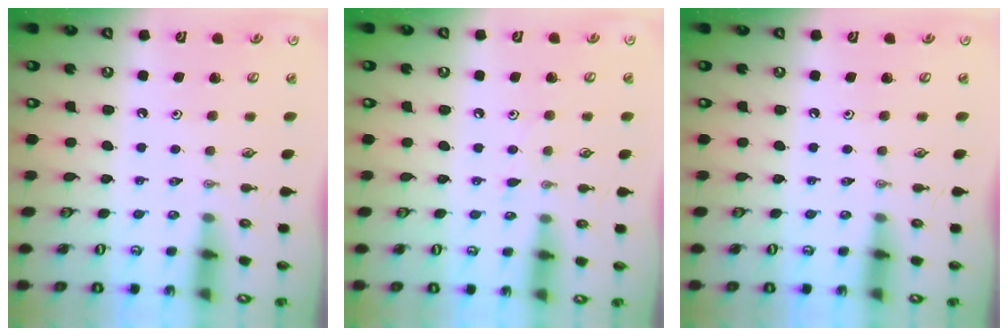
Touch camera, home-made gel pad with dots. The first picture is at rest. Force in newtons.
{"total": 4.4, "press": 4.4, "slide": 0.4}
{"total": 0.0}